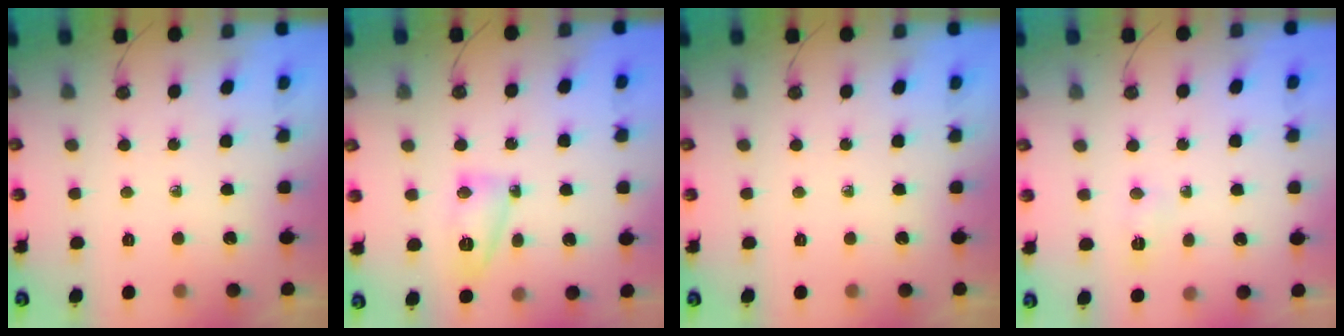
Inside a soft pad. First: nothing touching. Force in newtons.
{"total": 6.3, "press": 6.2, "slide": 1.1}
{"total": 0.0}
{"total": 2.6, "press": 2.6, "slide": 0.3}